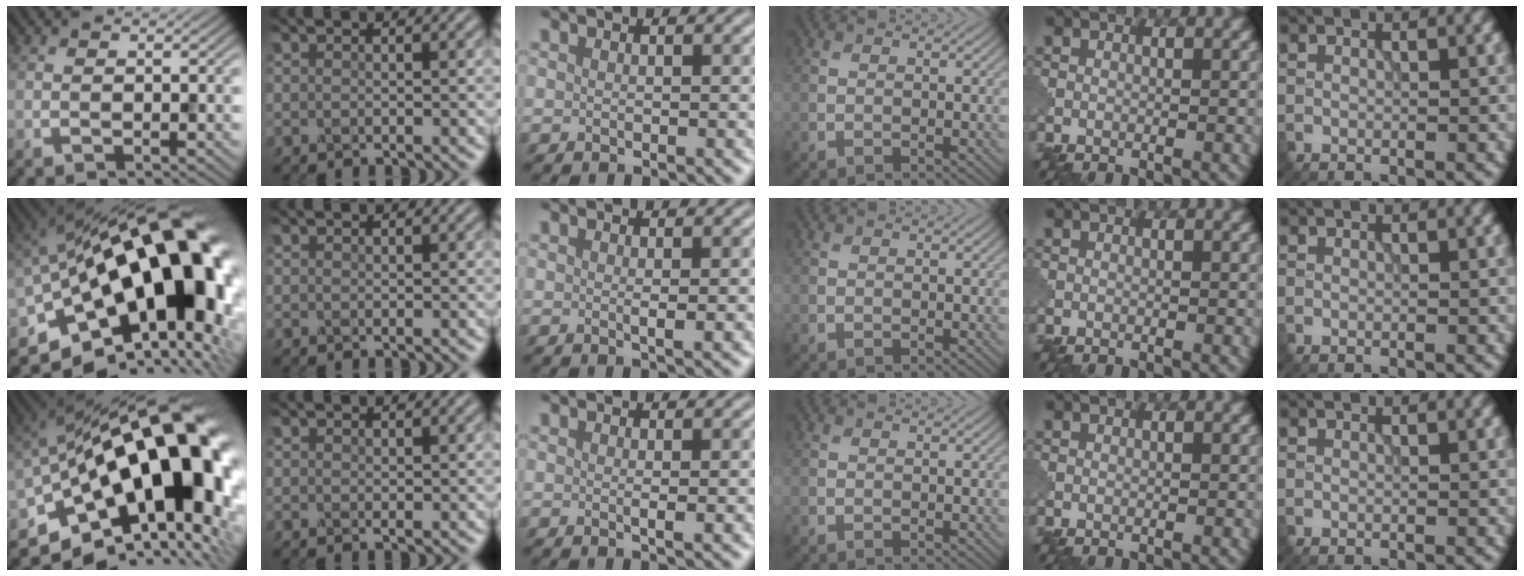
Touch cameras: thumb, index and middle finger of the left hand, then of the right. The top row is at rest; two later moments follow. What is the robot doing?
{"motion": "shake", "object": "salt shaker"}